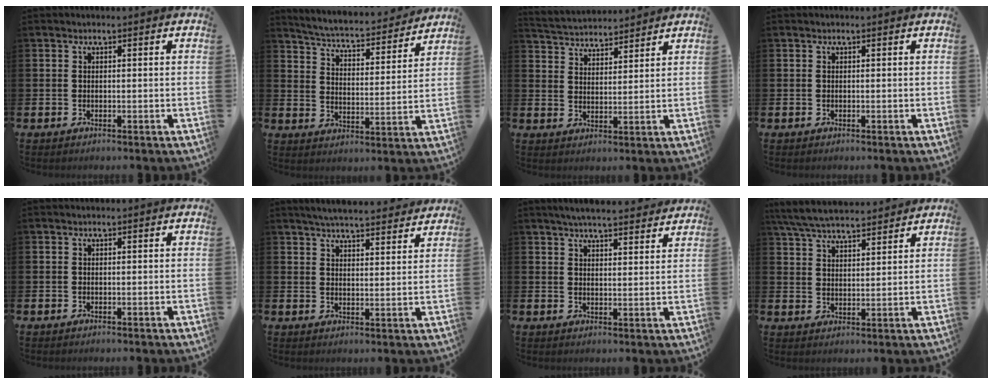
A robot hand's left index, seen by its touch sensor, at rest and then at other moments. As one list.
[{"total": 4.9, "force": [4.8, 0.5, 0.9], "torque": [-0.044, -0.046, 0.076]}, {"total": 4.1, "force": [4.0, 0.7, -0.4], "torque": [-0.011, -0.024, 0.073]}, {"total": 0.0}, {"total": 0.0}, {"total": 5.0, "force": [4.9, 0.5, 0.9], "torque": [-0.018, -0.029, 0.086]}, {"total": 5.0, "force": [4.8, 0.3, 1.4], "torque": [-0.026, -0.025, 0.084]}, {"total": 6.4, "force": [6.1, 0.8, 1.6], "torque": [-0.058, -0.025, 0.112]}]